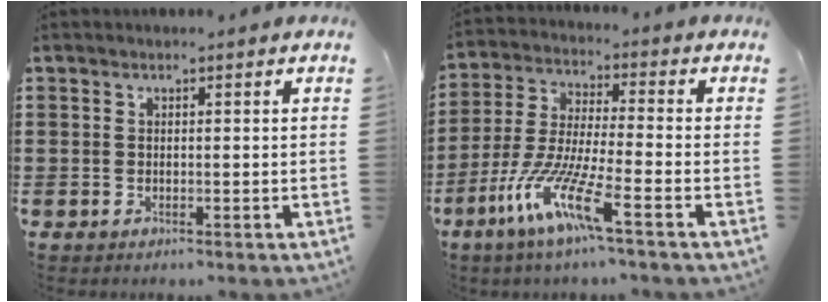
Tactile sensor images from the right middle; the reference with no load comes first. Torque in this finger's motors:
{"motor_torque": [1.87, -0.26, 0.91, 0.21]}